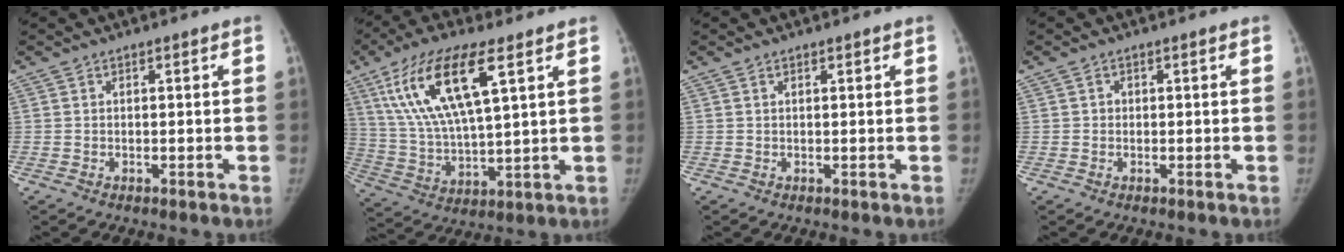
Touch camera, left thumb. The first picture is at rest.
{"total": 17.6, "force": [7.6, 5.4, 14.9], "torque": [-0.289, -0.022, 0.148]}
{"total": 0.0}
{"total": 0.7, "force": [-0.1, 0.7, 0.0], "torque": [0.011, -0.002, -0.003]}